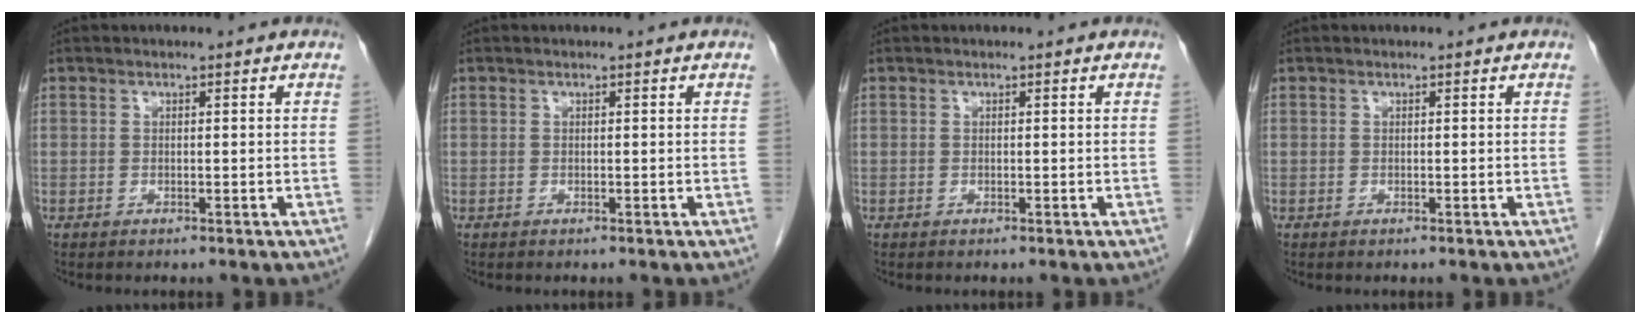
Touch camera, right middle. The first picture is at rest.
{"total": 0.0}
{"total": 0.0}
{"total": 0.0}